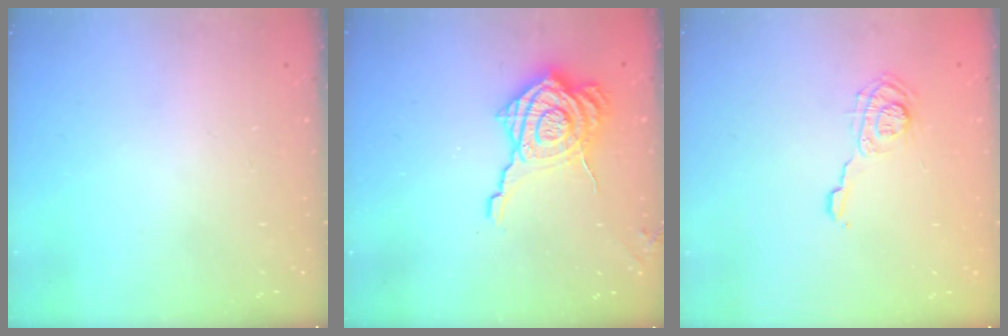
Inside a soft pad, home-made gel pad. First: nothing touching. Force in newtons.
{"total": 16.3, "press": 16.2, "slide": 1.2}
{"total": 6.8, "press": 6.8, "slide": 0.6}